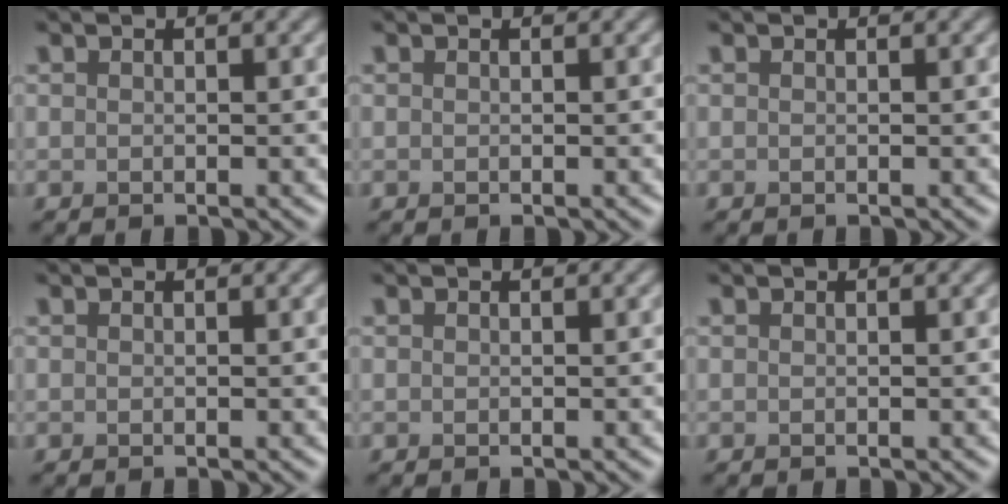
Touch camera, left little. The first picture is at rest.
{"total": 0.0}
{"total": 0.0}
{"total": 0.0}
{"total": 0.0}
{"total": 0.0}